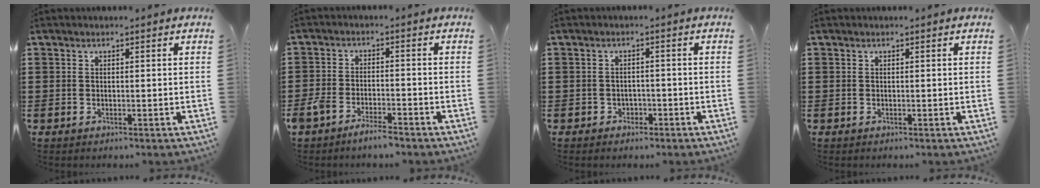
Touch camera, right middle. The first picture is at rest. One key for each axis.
{"total": 3.7, "fx": -3.3, "fy": 0.8, "fz": 1.5, "tx": -0.041, "ty": 0.002, "tz": -0.070}
{"total": 1.4, "fx": -1.1, "fy": 1.0, "fz": 0.1, "tx": -0.008, "ty": 0.001, "tz": -0.026}
{"total": 0.0}